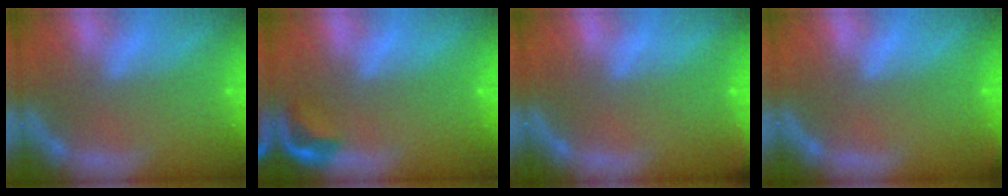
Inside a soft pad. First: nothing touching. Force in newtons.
{"total": 2.9}
{"total": 2.9}
{"total": 1.4}